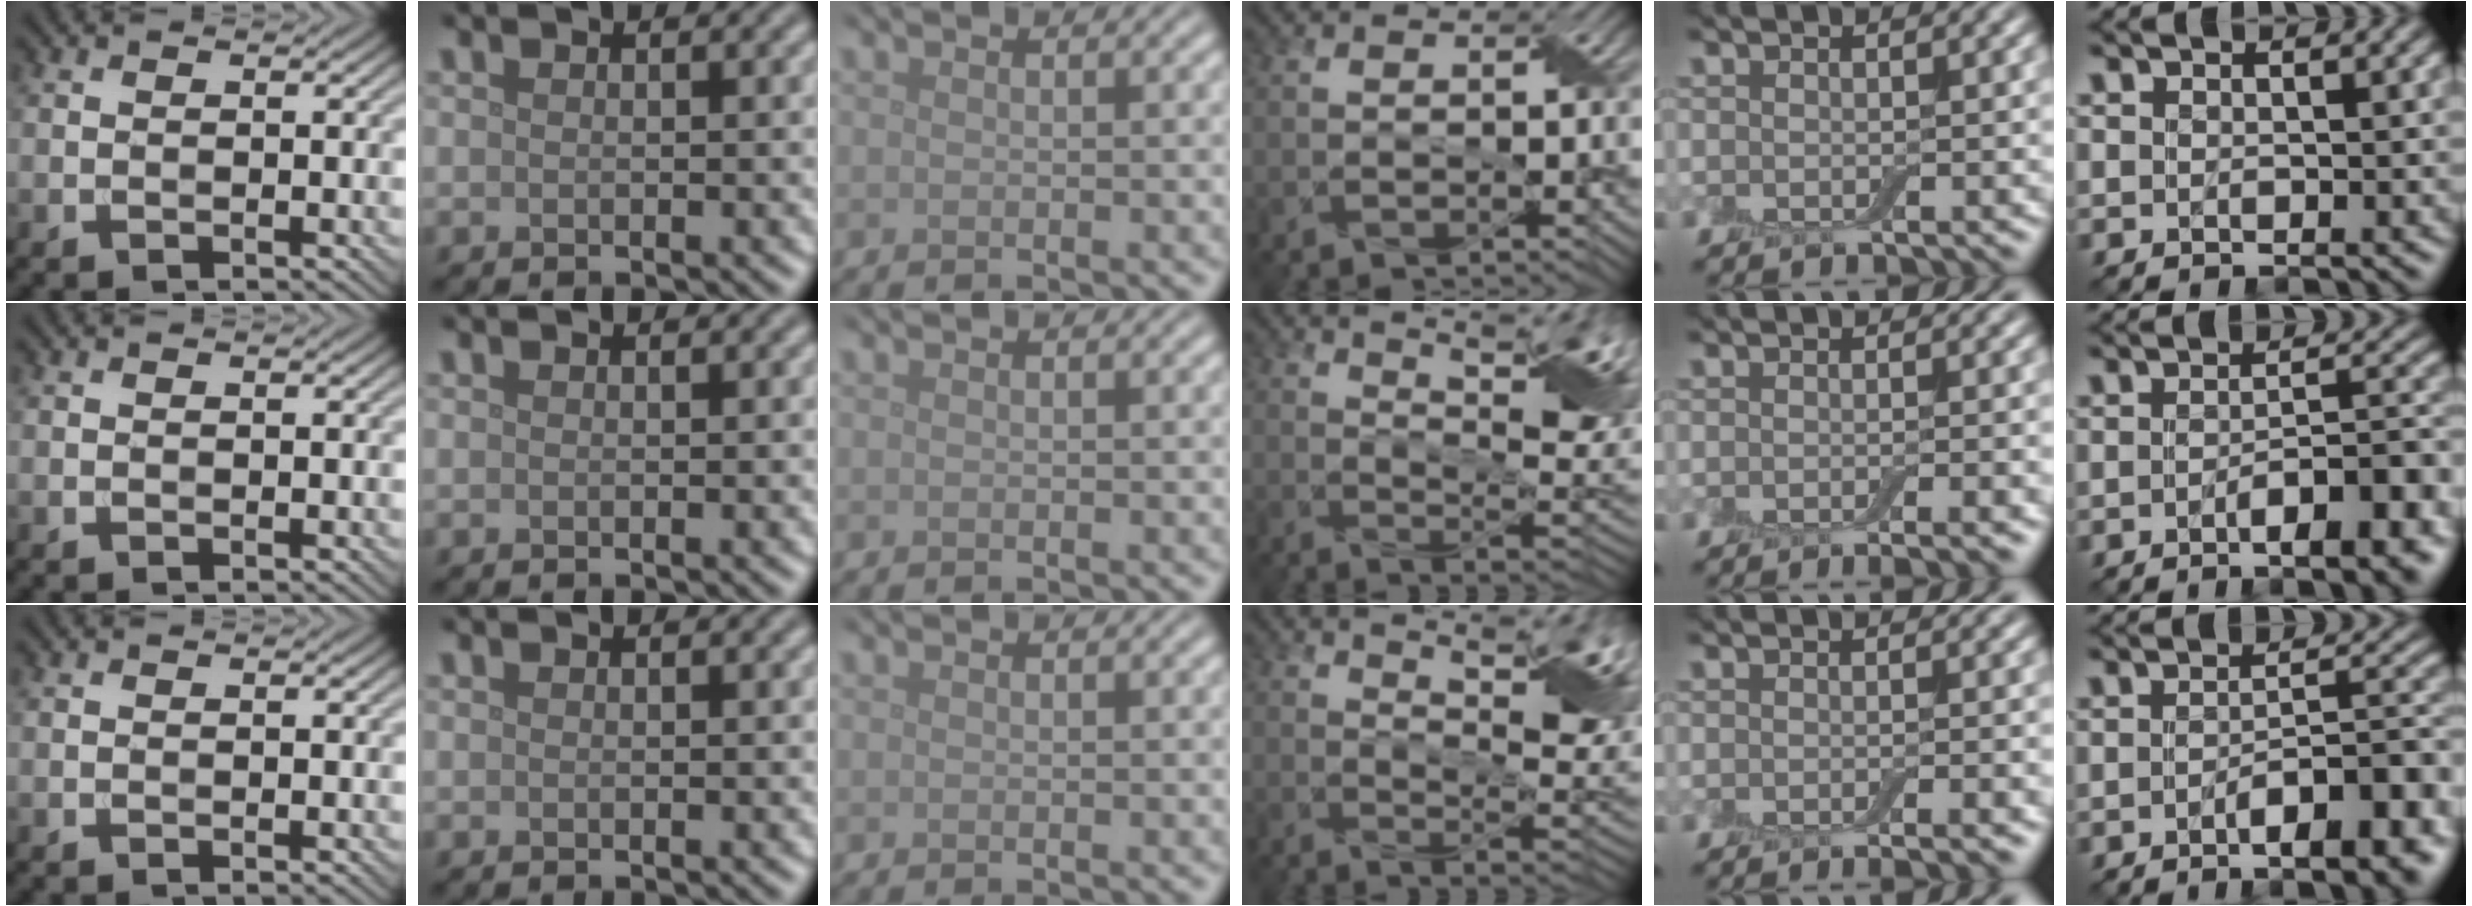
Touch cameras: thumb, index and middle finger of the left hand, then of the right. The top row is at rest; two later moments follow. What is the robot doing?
{"motion": "wrap", "object": "adhesive wrap"}